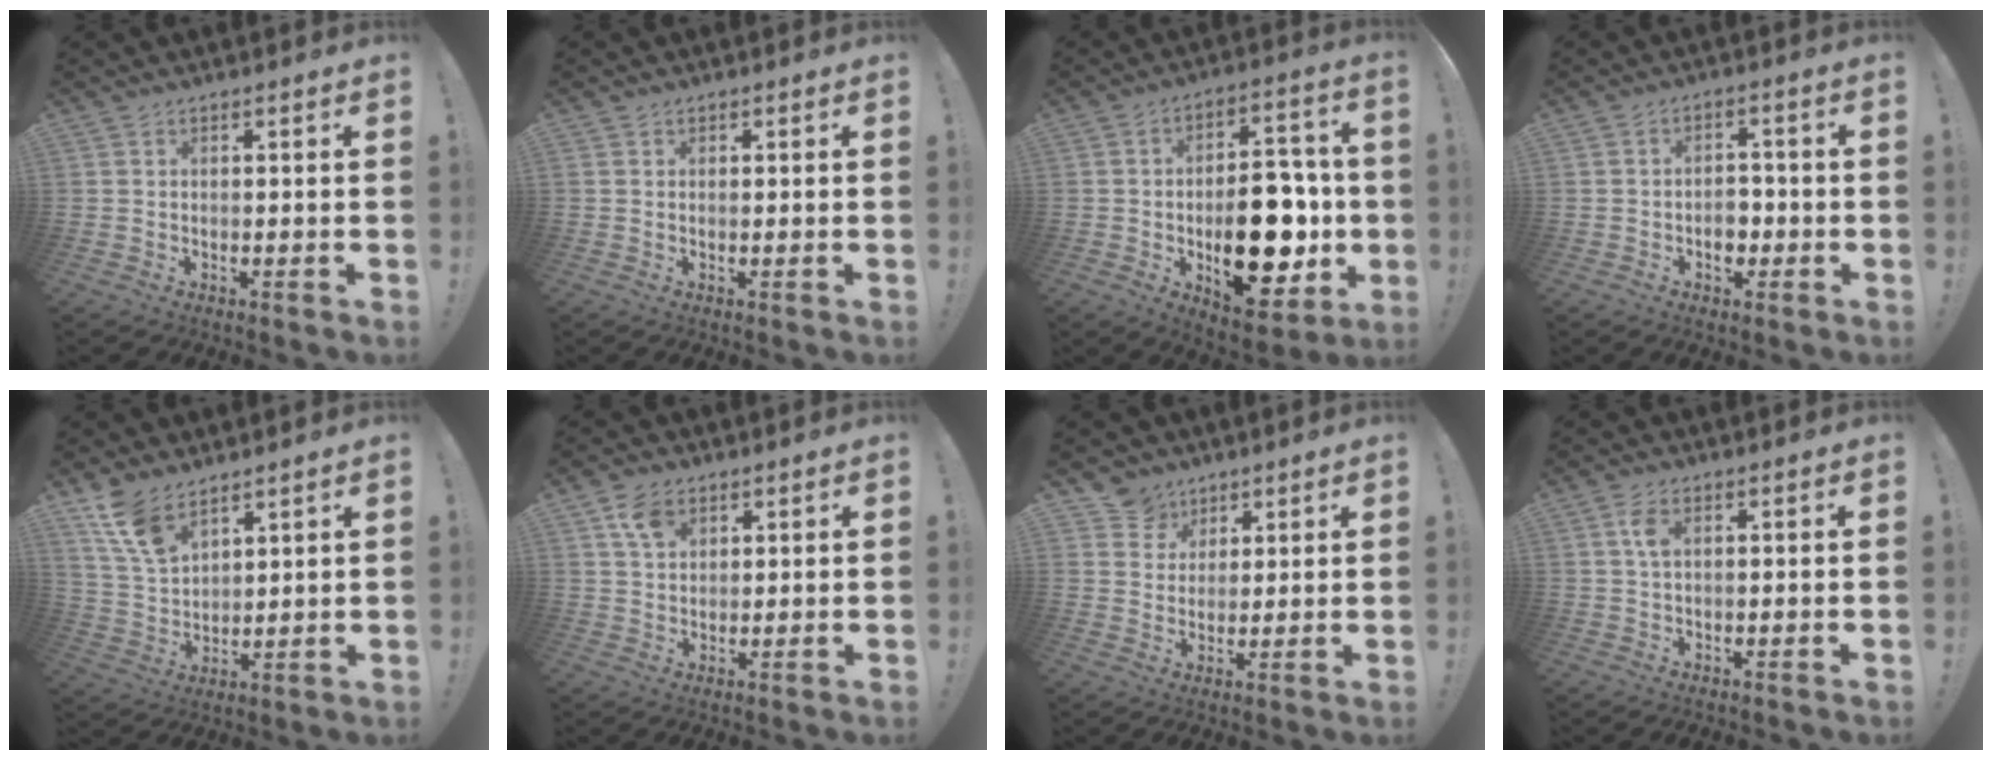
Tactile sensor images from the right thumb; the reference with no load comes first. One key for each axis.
{"total": 0.5, "fx": 0.5, "fy": 0.1, "fz": -0.1, "tx": 0.008, "ty": -0.002, "tz": 0.008}
{"total": 22.5, "fx": -3.6, "fy": 12.7, "fz": 18.2, "tx": -0.245, "ty": 0.016, "tz": -0.038}
{"total": 5.5, "fx": -1.6, "fy": 4.1, "fz": 3.2, "tx": -0.032, "ty": 0.008, "tz": -0.029}
{"total": 10.3, "fx": 7.6, "fy": 4.7, "fz": 5.1, "tx": -0.101, "ty": -0.038, "tz": 0.150}
{"total": 6.1, "fx": 3.2, "fy": 4.2, "fz": 2.9, "tx": -0.046, "ty": -0.006, "tz": 0.060}
{"total": 7.5, "fx": 5.0, "fy": 5.5, "fz": 0.5, "tx": -0.009, "ty": -0.036, "tz": 0.099}
{"total": 3.8, "fx": 1.0, "fy": 1.9, "fz": 3.1, "tx": -0.060, "ty": 0.005, "tz": 0.016}